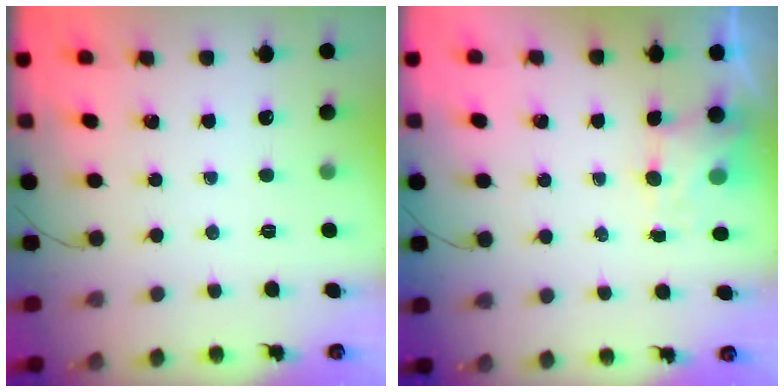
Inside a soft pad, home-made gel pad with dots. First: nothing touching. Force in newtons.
{"total": 4.1, "press": 3.9, "slide": 1.1}